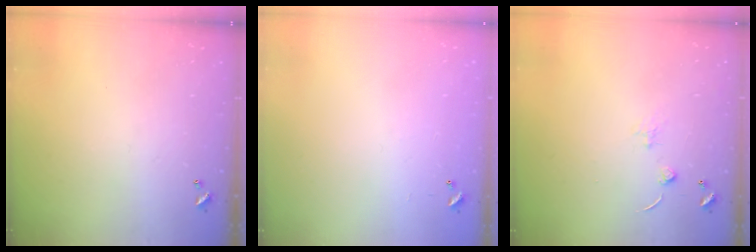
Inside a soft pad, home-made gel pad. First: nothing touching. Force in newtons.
{"total": 8.5, "press": 8.4, "slide": 0.5}
{"total": 0.9, "press": 0.9, "slide": 0.3}